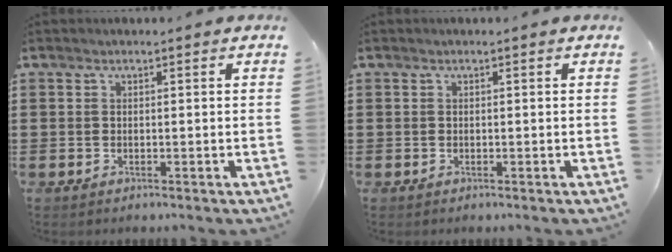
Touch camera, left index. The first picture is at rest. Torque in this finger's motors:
{"motor_torque": [0.13, 0.09, 0.06, 0.01]}